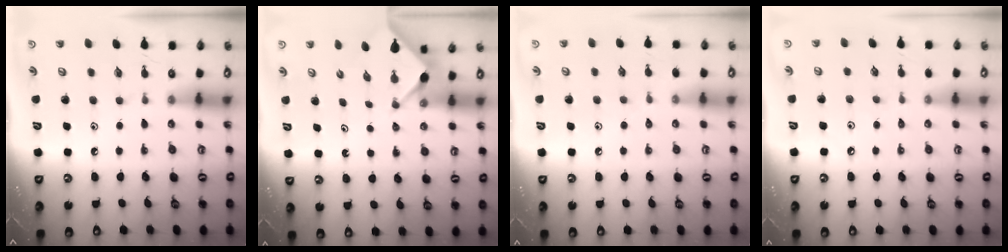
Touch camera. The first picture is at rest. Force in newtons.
{"total": 2.9, "press": 2.9, "slide": 0.4}
{"total": 4.4, "press": 4.3, "slide": 0.7}
{"total": 2.3, "press": 2.3, "slide": 0.5}